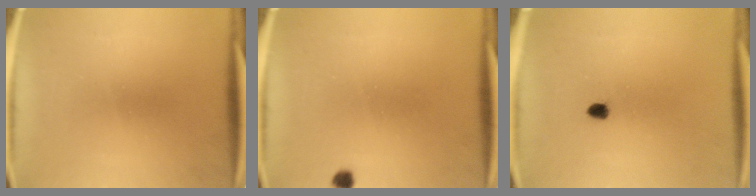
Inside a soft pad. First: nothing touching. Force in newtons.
{"total": 1.4}
{"total": 1.5}